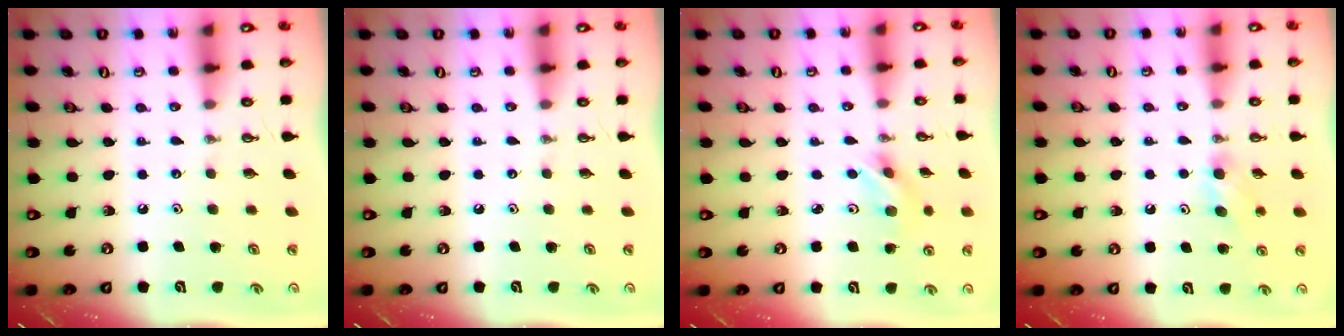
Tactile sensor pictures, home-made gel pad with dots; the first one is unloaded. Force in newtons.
{"total": 0.0}
{"total": 4.7, "press": 4.6, "slide": 0.7}
{"total": 7.2, "press": 3.9, "slide": 6.0}